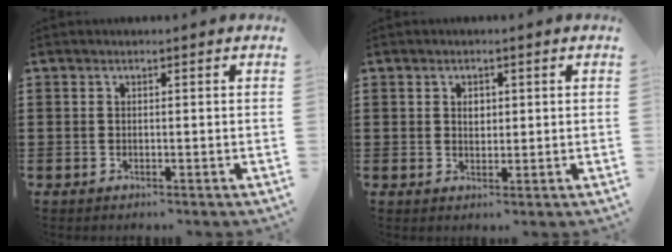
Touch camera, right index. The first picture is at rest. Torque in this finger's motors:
{"motor_torque": [0.69, 0.66, 0.32, 0.02]}